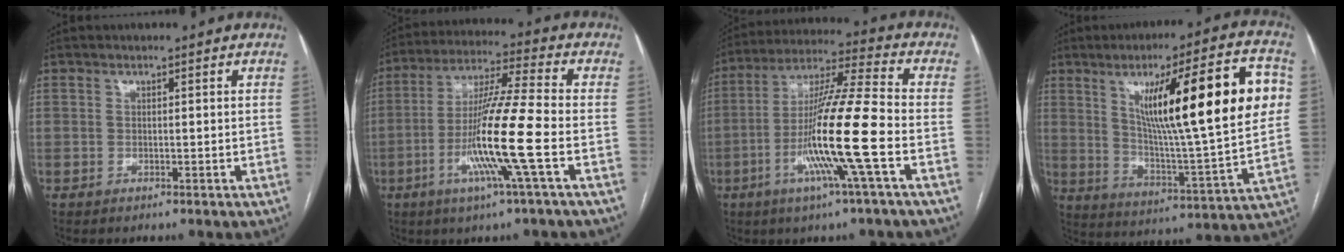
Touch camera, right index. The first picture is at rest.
{"total": 13.8, "force": [-4.1, -1.4, 13.1], "torque": [-0.251, -0.011, -0.085]}
{"total": 15.6, "force": [-4.6, -1.3, 14.9], "torque": [-0.282, -0.008, -0.094]}
{"total": 23.6, "force": [6.3, 2.0, 22.7], "torque": [-0.336, 0.008, 0.089]}